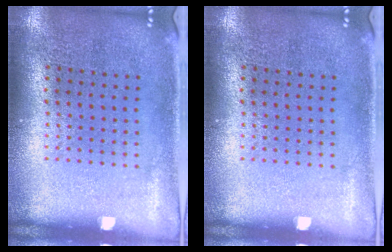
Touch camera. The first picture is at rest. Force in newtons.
{"total": 0.0}